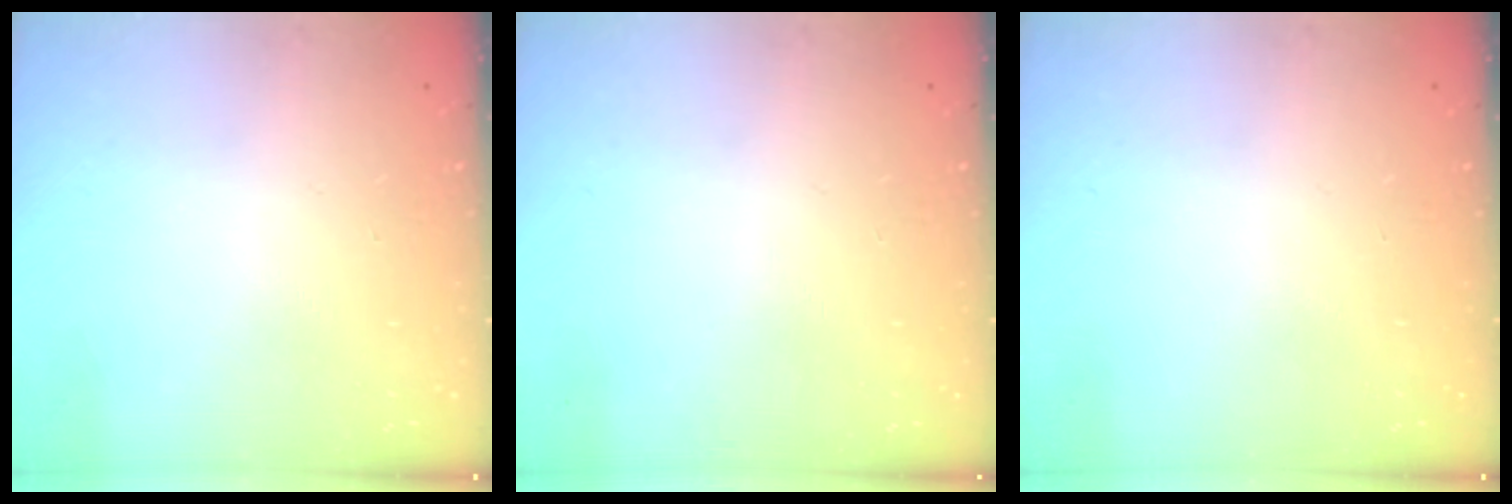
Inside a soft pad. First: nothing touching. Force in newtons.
{"total": 0.0}
{"total": 0.0}